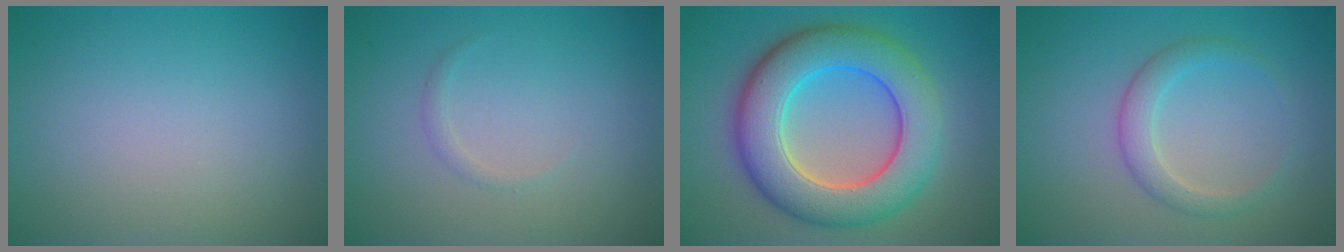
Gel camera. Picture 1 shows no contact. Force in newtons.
{"total": 0.6, "press": 0.6, "slide": 0.0}
{"total": 9.8, "press": 9.8, "slide": 0.7}
{"total": 2.4, "press": 2.4, "slide": 0.1}